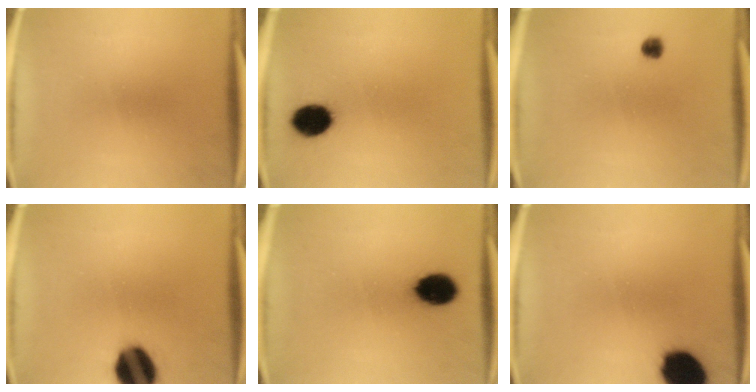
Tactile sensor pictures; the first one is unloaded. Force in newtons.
{"total": 8.0}
{"total": 2.4}
{"total": 13.3}
{"total": 8.7}
{"total": 13.3}